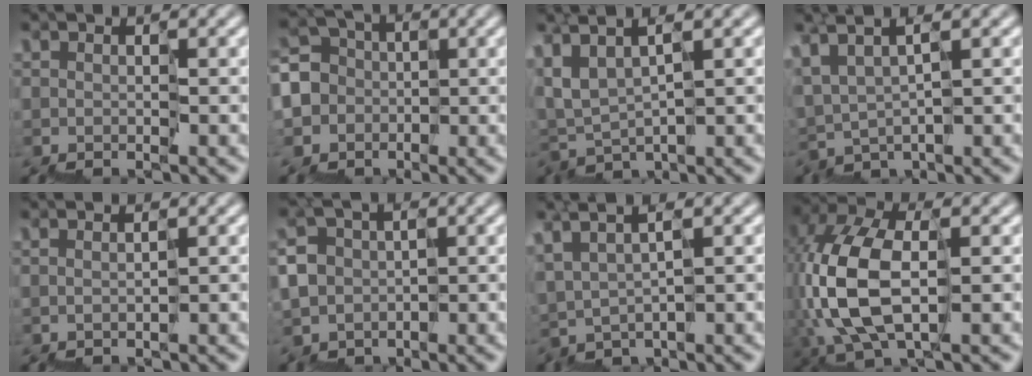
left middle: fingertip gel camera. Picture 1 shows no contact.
{"total": 5.4, "force": [-2.6, 4.7, -0.4], "torque": [0.006, 0.013, -0.072]}
{"total": 2.3, "force": [1.3, 0.3, 1.9], "torque": [-0.062, 0.010, 0.028]}
{"total": 2.7, "force": [1.9, 0.6, 1.8], "torque": [-0.052, 0.010, 0.043]}
{"total": 0.8, "force": [-0.1, -0.8, 0.0], "torque": [0.002, 0.000, 0.007]}
{"total": 1.7, "force": [-0.6, 1.6, -0.1], "torque": [-0.008, 0.010, -0.017]}
{"total": 1.9, "force": [1.6, 0.1, 1.0], "torque": [-0.037, 0.003, 0.039]}
{"total": 6.7, "force": [-0.7, 3.1, 5.9], "torque": [-0.152, 0.020, -0.015]}